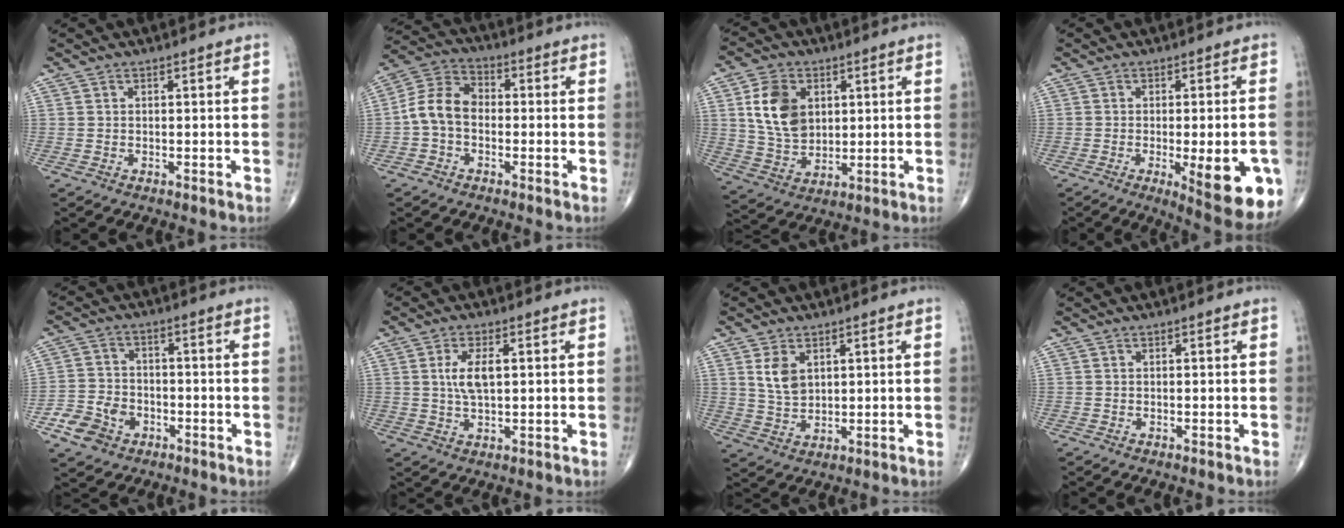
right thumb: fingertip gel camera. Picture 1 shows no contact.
{"total": 8.4, "force": [-1.3, 6.0, 5.7], "torque": [-0.098, 0.030, -0.041]}
{"total": 11.2, "force": [2.9, 8.0, 7.4], "torque": [-0.117, -0.011, 0.062]}
{"total": 14.8, "force": [-4.5, 4.5, 13.4], "torque": [-0.136, -0.001, -0.041]}
{"total": 7.9, "force": [-3.9, 6.1, 3.2], "torque": [-0.043, 0.025, -0.069]}
{"total": 5.7, "force": [1.1, 2.5, 5.0], "torque": [-0.100, -0.001, 0.022]}
{"total": 5.4, "force": [2.1, 3.4, 3.6], "torque": [-0.058, -0.012, 0.048]}
{"total": 0.0}